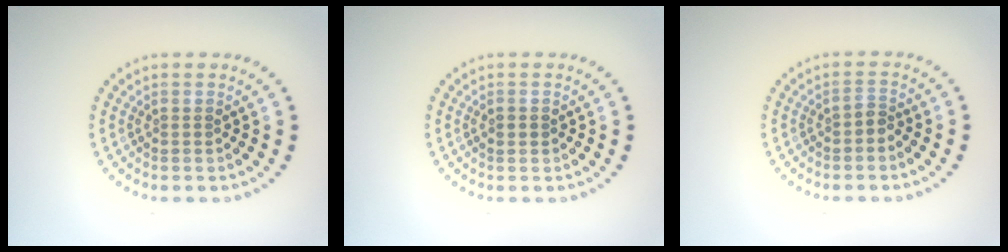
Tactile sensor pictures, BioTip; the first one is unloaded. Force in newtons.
{"total": 1.1, "press": 1.1, "slide": 0.1}
{"total": 1.0, "press": 0.8, "slide": 0.6}